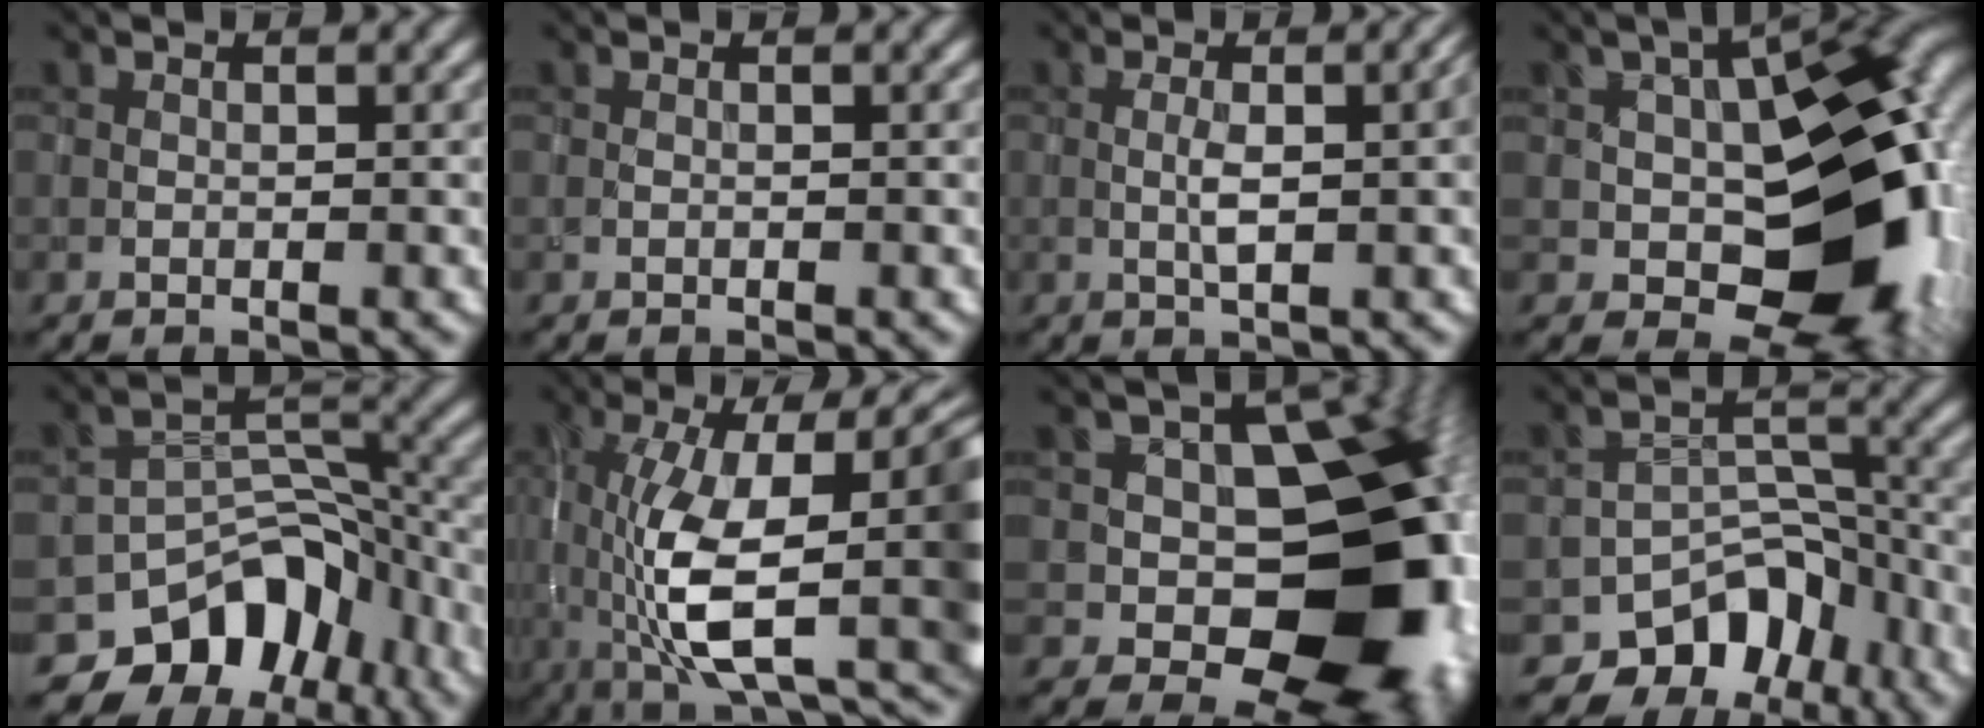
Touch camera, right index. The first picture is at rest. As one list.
[{"total": 0.0}, {"total": 3.7, "force": [-0.1, 0.7, 3.7], "torque": [-0.068, 0.007, -0.006]}, {"total": 17.9, "force": [-1.0, 11.1, 14.0], "torque": [-0.151, -0.003, -0.003]}, {"total": 9.0, "force": [-5.7, 5.9, 3.7], "torque": [-0.036, -0.006, -0.093]}, {"total": 16.3, "force": [-1.7, 6.8, 14.7], "torque": [-0.234, -0.014, -0.009]}, {"total": 16.9, "force": [-1.6, 11.2, 12.6], "torque": [-0.110, 0.020, -0.021]}, {"total": 7.9, "force": [-5.9, 4.8, 2.3], "torque": [-0.009, -0.005, -0.082]}]